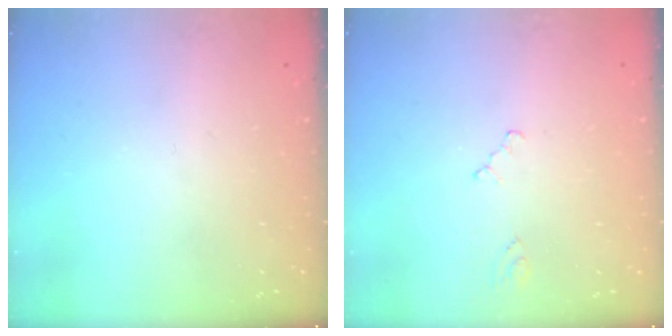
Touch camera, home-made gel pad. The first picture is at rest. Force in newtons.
{"total": 0.7, "press": 0.6, "slide": 0.2}